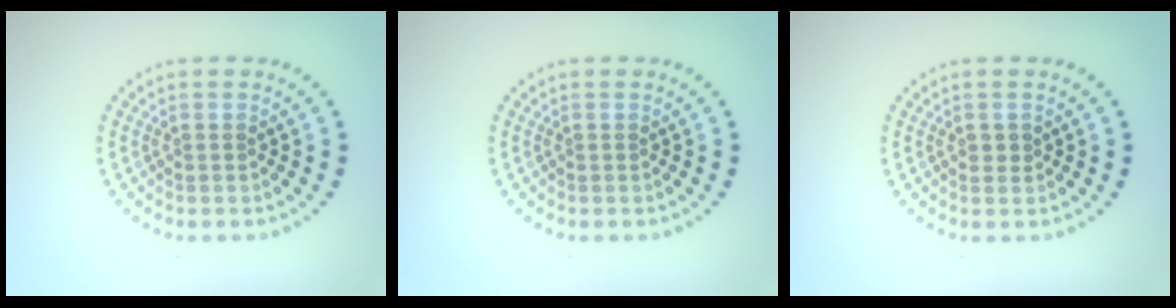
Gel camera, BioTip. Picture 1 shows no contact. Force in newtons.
{"total": 0.0}
{"total": 0.9, "press": 0.9, "slide": 0.1}